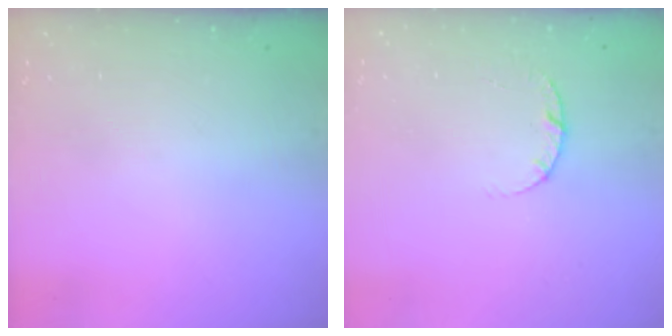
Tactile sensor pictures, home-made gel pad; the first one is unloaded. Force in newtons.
{"total": 3.6, "press": 3.5, "slide": 0.5}